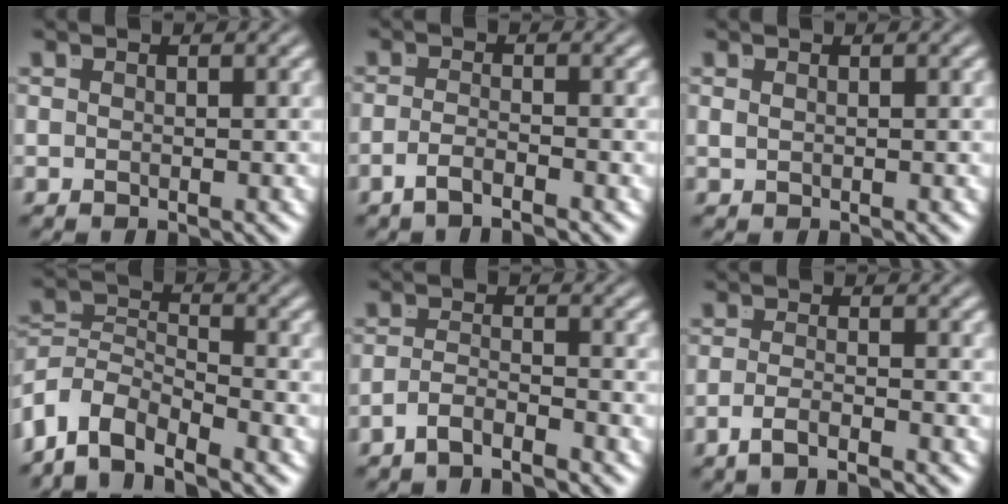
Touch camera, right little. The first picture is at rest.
{"total": 2.3, "force": [-2.0, -0.6, 1.0], "torque": [-0.019, -0.009, -0.032]}
{"total": 0.7, "force": [0.2, -0.7, 0.2], "torque": [0.002, -0.006, 0.012]}
{"total": 7.6, "force": [-3.6, 5.7, 3.5], "torque": [-0.097, -0.038, -0.057]}
{"total": 2.7, "force": [-2.6, -0.1, 0.9], "torque": [-0.013, -0.010, -0.042]}
{"total": 2.4, "force": [-2.0, -0.6, 1.1], "torque": [-0.023, -0.008, -0.033]}